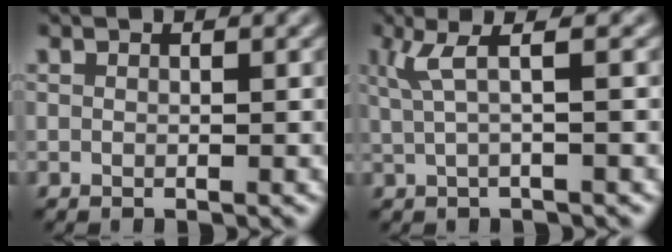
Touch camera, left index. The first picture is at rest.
{"total": 3.0, "force": [0.9, 0.6, 2.8], "torque": [-0.052, 0.003, 0.020]}